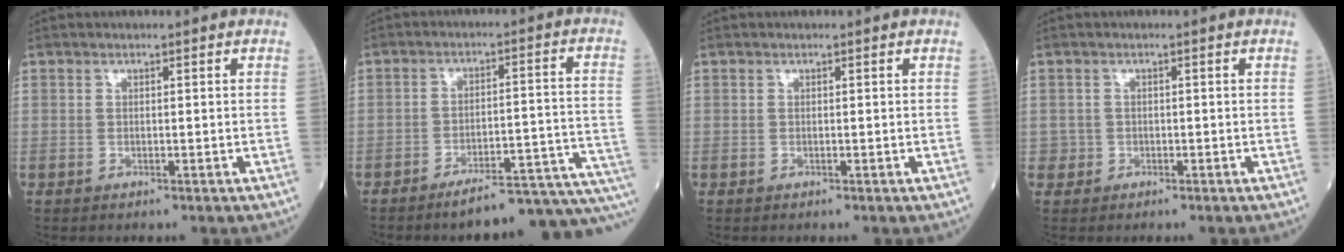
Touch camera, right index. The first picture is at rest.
{"total": 16.0, "force": [-14.1, 0.2, 7.5], "torque": [-0.043, 0.034, -0.184]}
{"total": 0.0}
{"total": 1.2, "force": [-0.5, 1.1, -0.2], "torque": [0.006, 0.008, -0.011]}